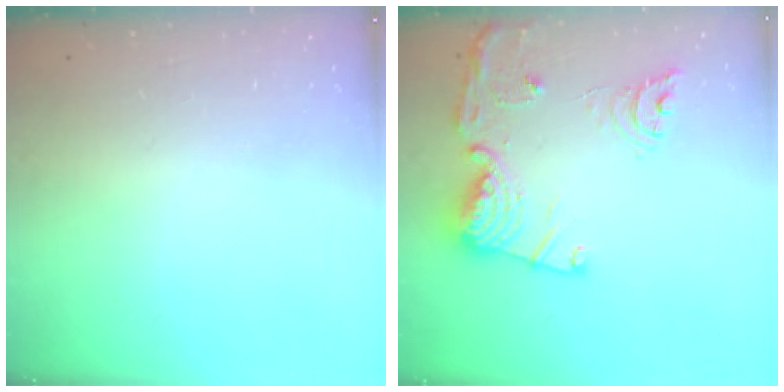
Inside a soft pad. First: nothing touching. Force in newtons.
{"total": 17.6, "press": 17.6, "slide": 1.7}